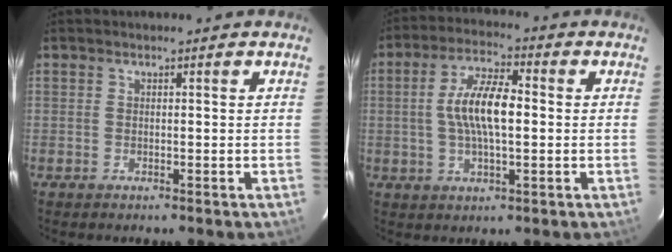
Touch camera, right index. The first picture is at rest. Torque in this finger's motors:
{"motor_torque": [0.92, 0.42, 0.45, 0.17]}